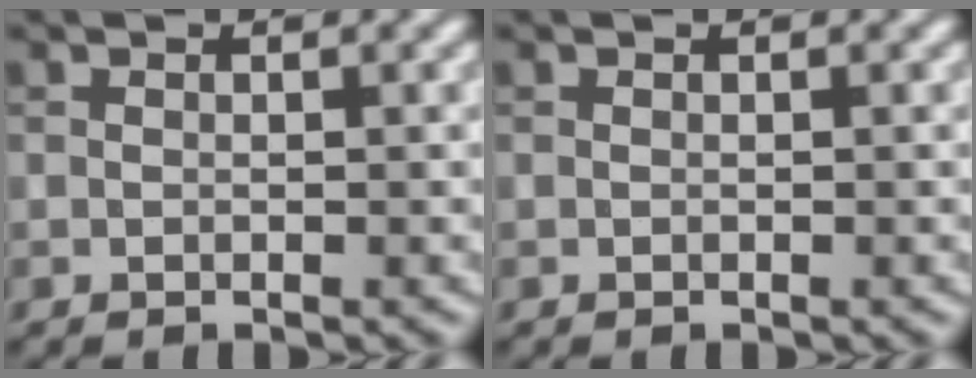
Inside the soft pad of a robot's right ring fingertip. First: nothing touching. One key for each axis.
{"total": 0.0}